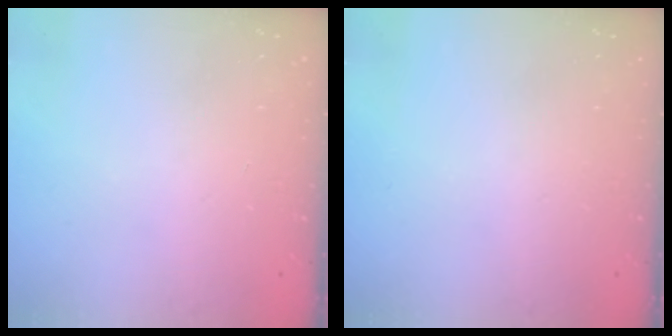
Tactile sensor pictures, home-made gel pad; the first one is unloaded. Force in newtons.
{"total": 0.0}